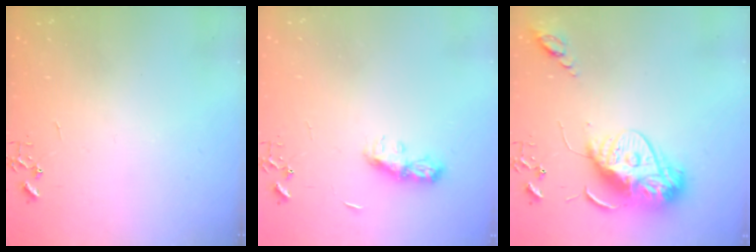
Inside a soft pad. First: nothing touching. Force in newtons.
{"total": 7.8, "press": 7.8, "slide": 0.4}
{"total": 16.1, "press": 16.0, "slide": 1.6}